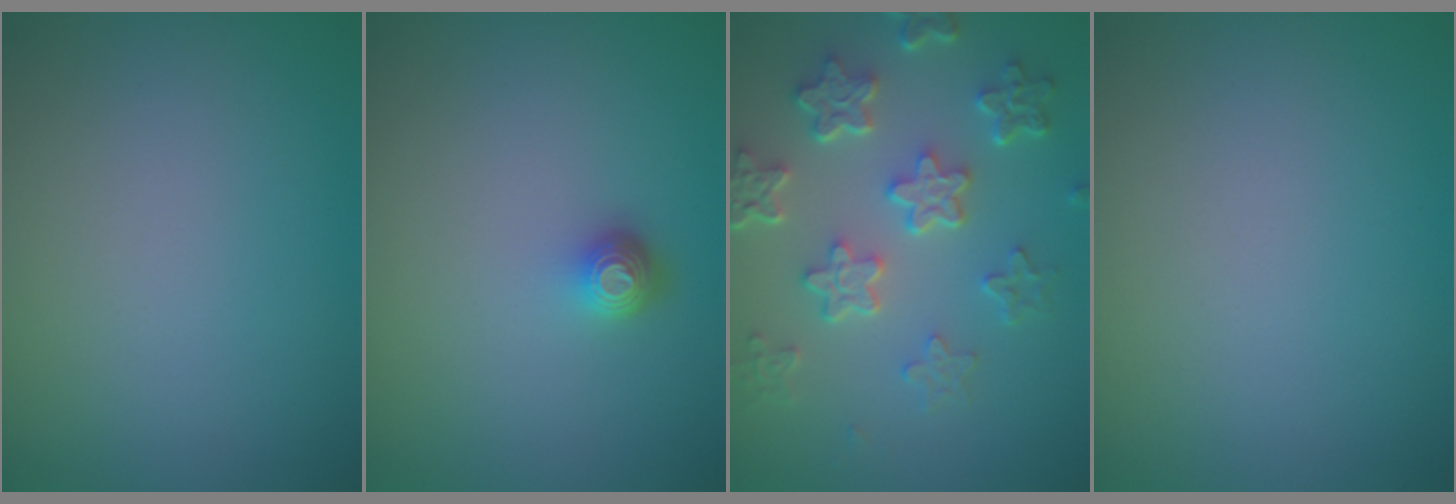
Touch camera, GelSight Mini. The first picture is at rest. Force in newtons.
{"total": 1.7, "press": 1.3, "slide": 1.1}
{"total": 5.9, "press": 4.4, "slide": 3.8}
{"total": 0.0}